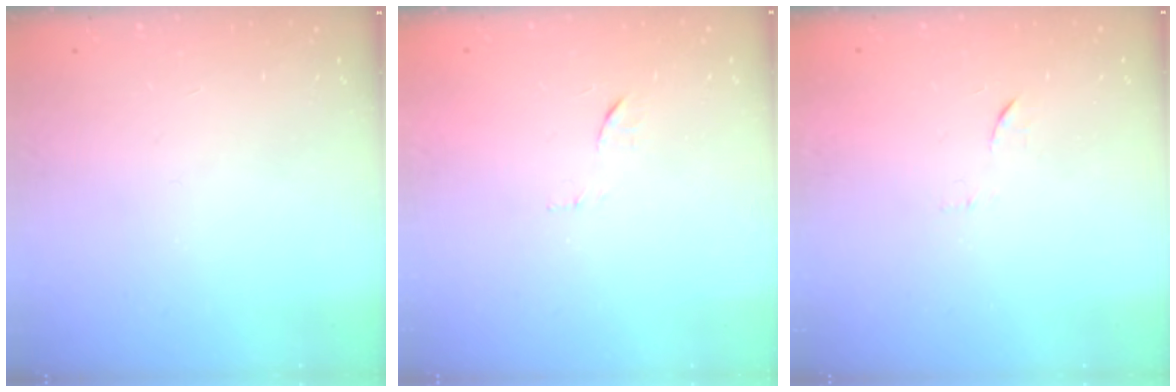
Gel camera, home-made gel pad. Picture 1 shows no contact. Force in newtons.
{"total": 6.5, "press": 6.5, "slide": 0.5}
{"total": 5.8, "press": 5.7, "slide": 0.4}